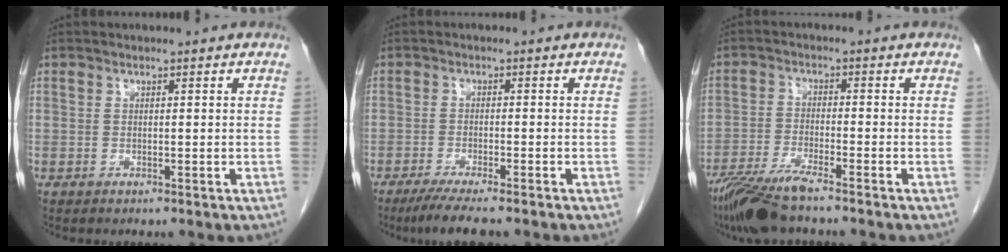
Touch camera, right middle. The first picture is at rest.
{"total": 6.6, "force": [-5.2, 0.5, 4.0], "torque": [-0.063, -0.015, -0.080]}
{"total": 7.8, "force": [-6.2, 0.3, 4.8], "torque": [-0.094, -0.024, -0.119]}